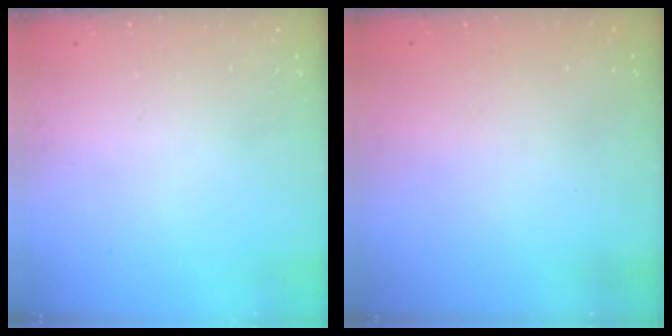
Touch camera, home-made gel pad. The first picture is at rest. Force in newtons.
{"total": 0.0}